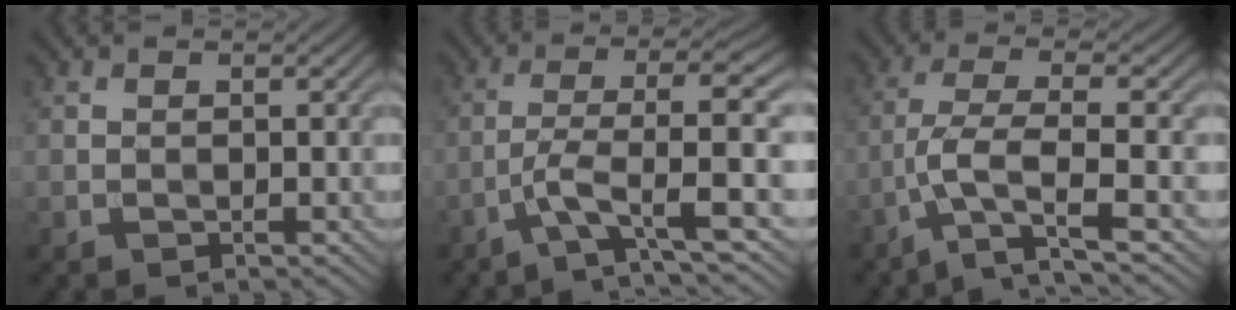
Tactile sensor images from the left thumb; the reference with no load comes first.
{"total": 7.3, "force": [-2.2, 1.3, 6.8], "torque": [-0.119, 0.015, -0.048]}
{"total": 6.5, "force": [-3.0, 1.3, 5.7], "torque": [-0.112, 0.002, -0.072]}